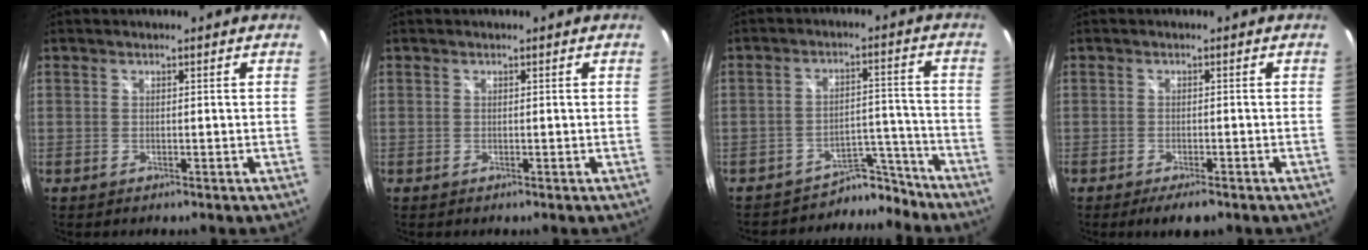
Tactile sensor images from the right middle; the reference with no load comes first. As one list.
[{"total": 0.0}, {"total": 8.5, "force": [-7.8, 3.3, 0.3], "torque": [0.006, 0.044, -0.109]}, {"total": 4.0, "force": [-2.9, 1.1, 2.5], "torque": [-0.052, -0.012, -0.047]}]